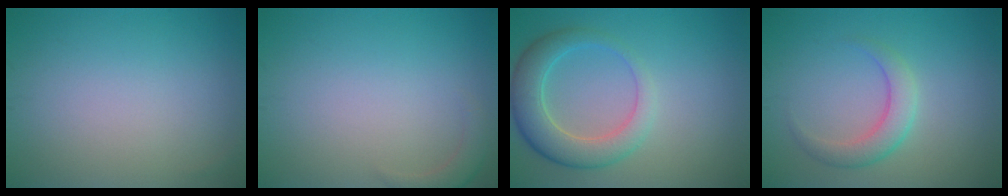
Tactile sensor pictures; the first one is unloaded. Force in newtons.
{"total": 1.6, "press": 1.6, "slide": 0.3}
{"total": 5.0, "press": 5.0, "slide": 0.5}
{"total": 2.8, "press": 2.8, "slide": 0.1}